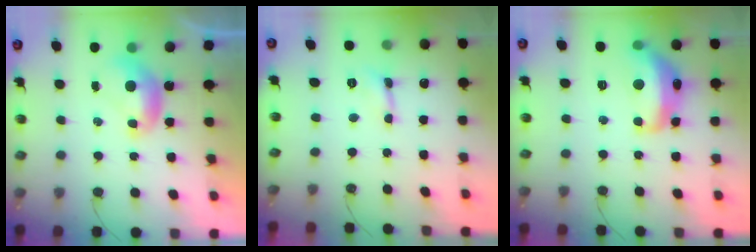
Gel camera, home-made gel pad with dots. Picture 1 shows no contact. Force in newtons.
{"total": 0.5, "press": 0.5, "slide": 0.3}
{"total": 8.8, "press": 8.7, "slide": 0.7}